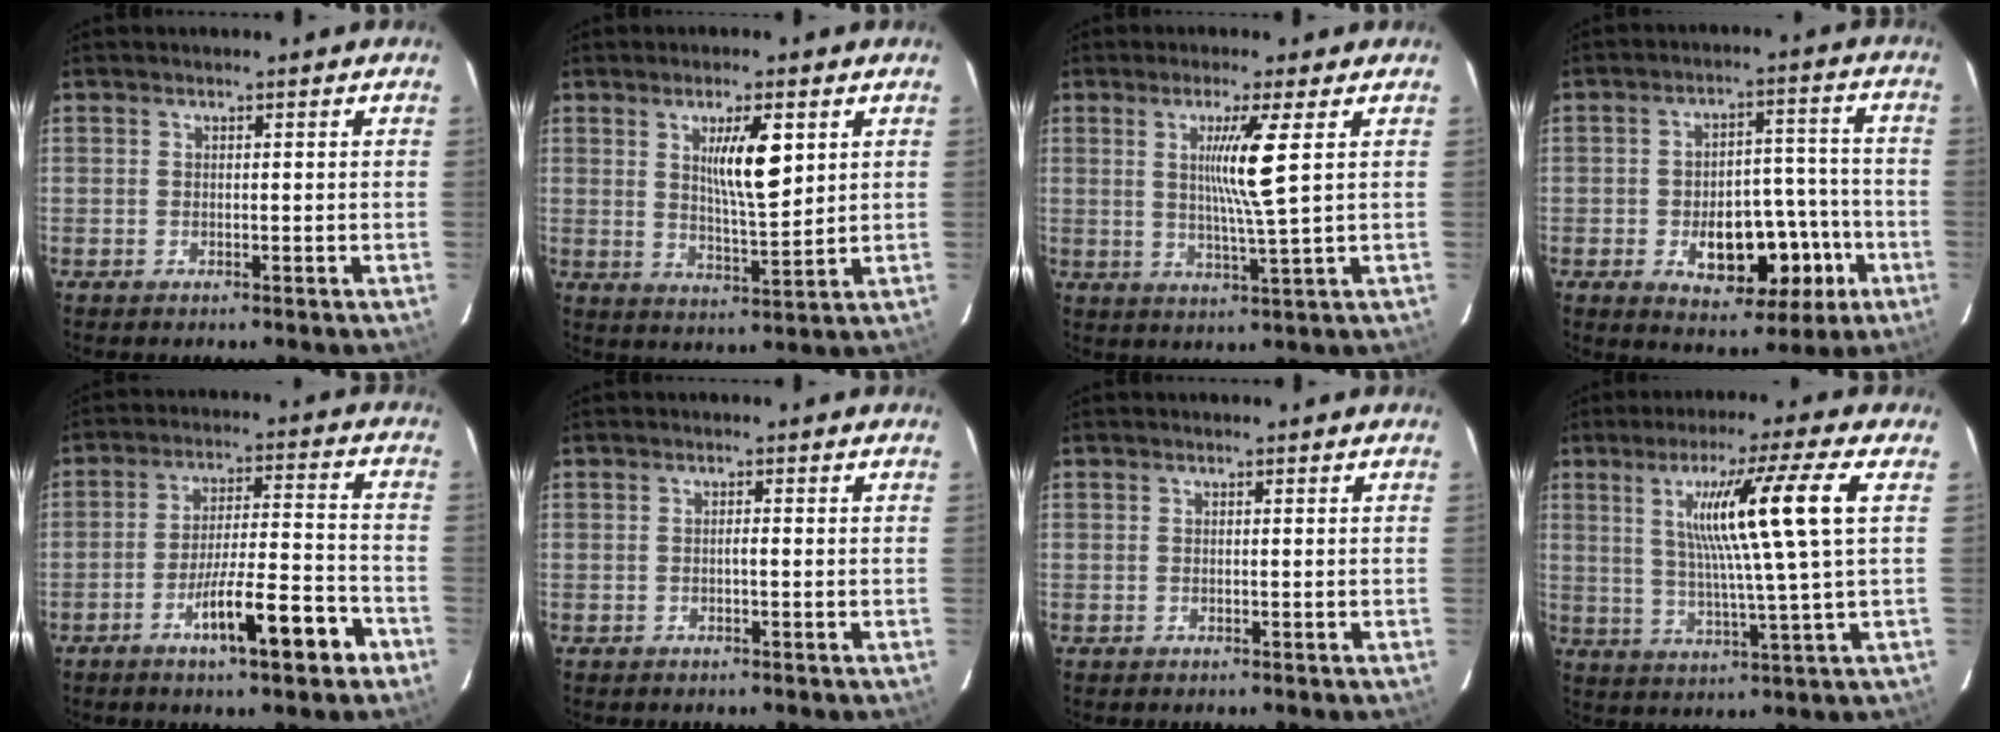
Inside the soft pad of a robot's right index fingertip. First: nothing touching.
{"total": 7.8, "force": [2.7, 1.4, 7.2], "torque": [-0.122, -0.005, 0.048]}
{"total": 7.2, "force": [1.8, -1.5, 6.8], "torque": [-0.125, -0.012, 0.036]}
{"total": 12.7, "force": [-4.5, 6.6, 9.9], "torque": [-0.133, 0.025, -0.054]}
{"total": 11.9, "force": [-6.4, 1.5, 9.9], "torque": [-0.159, 0.004, -0.101]}
{"total": 0.7, "force": [-0.3, 0.1, 0.7], "torque": [-0.012, 0.002, -0.005]}
{"total": 0.0}
{"total": 13.1, "force": [3.6, -2.0, 12.5], "torque": [-0.208, 0.004, 0.064]}